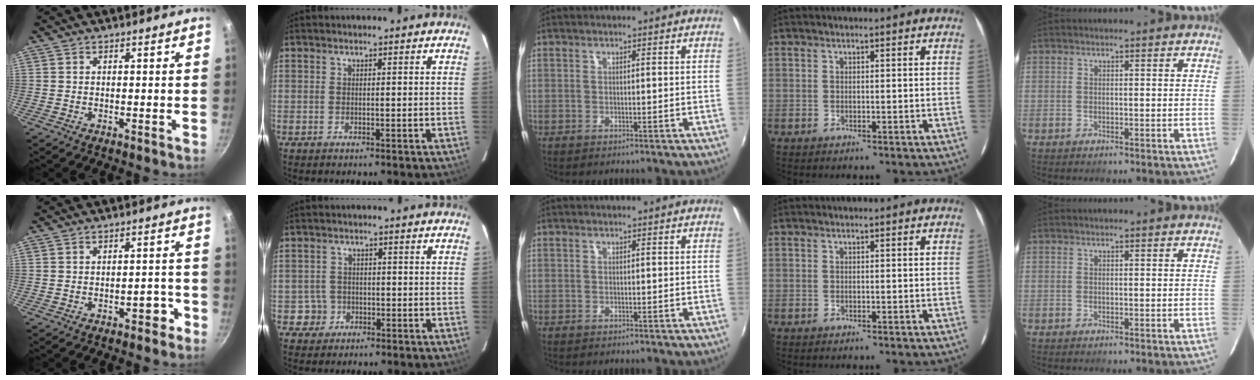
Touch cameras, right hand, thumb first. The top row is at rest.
{"thumb": {"total": 3.2, "force": [-1.8, 1.7, 2.0], "torque": [-0.005, 0.025, -0.019]}, "index": {"total": 3.4, "force": [-1.2, 3.2, -0.3], "torque": [0.007, 0.020, -0.018]}}